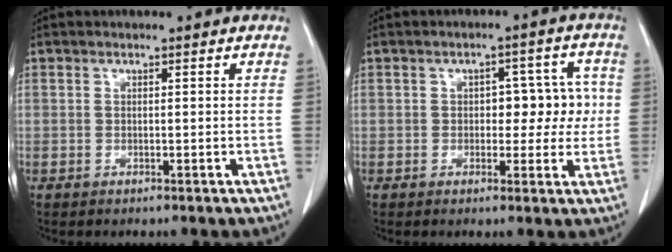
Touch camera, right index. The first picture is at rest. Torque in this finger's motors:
{"motor_torque": [0.56, -0.09, 0.25, 0.03]}